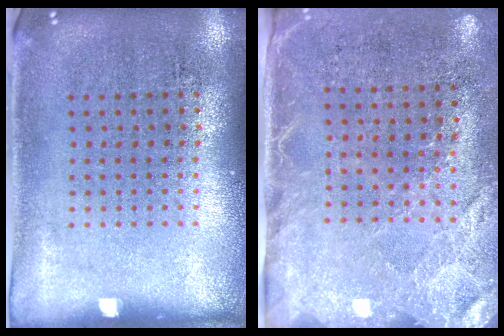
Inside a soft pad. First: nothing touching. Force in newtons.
{"total": 2.7, "press": 2.3, "slide": 1.5}